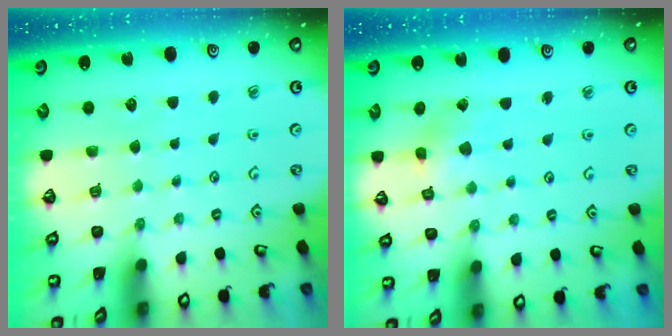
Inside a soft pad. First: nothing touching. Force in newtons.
{"total": 2.1, "press": 2.1, "slide": 0.3}